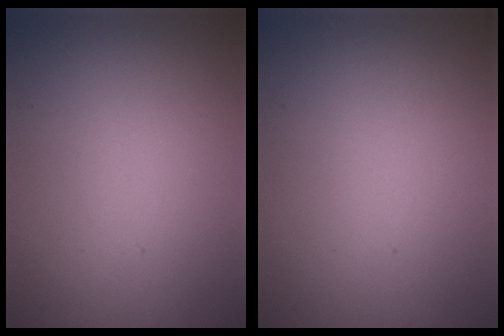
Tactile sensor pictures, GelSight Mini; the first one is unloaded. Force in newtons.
{"total": 0.0}